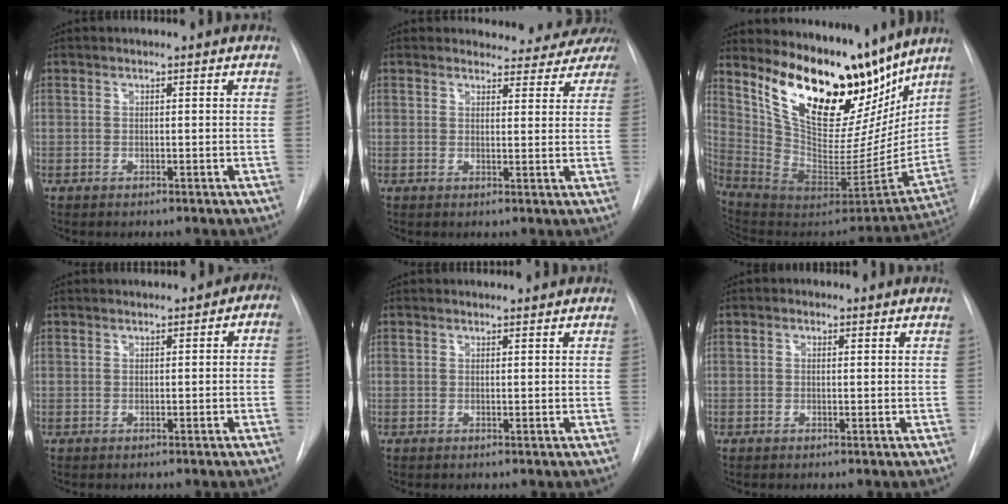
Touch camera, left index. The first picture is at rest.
{"total": 8.4, "force": [8.0, 2.5, 0.2], "torque": [0.026, -0.009, 0.066]}
{"total": 22.0, "force": [16.7, 8.5, 11.5], "torque": [-0.180, -0.033, 0.277]}
{"total": 2.2, "force": [0.1, 1.5, 1.5], "torque": [-0.015, 0.016, 0.001]}
{"total": 0.8, "force": [0.7, 0.3, 0.0], "torque": [-0.006, 0.006, 0.010]}
{"total": 1.0, "force": [0.2, 0.9, 0.4], "torque": [-0.007, 0.006, -0.001]}